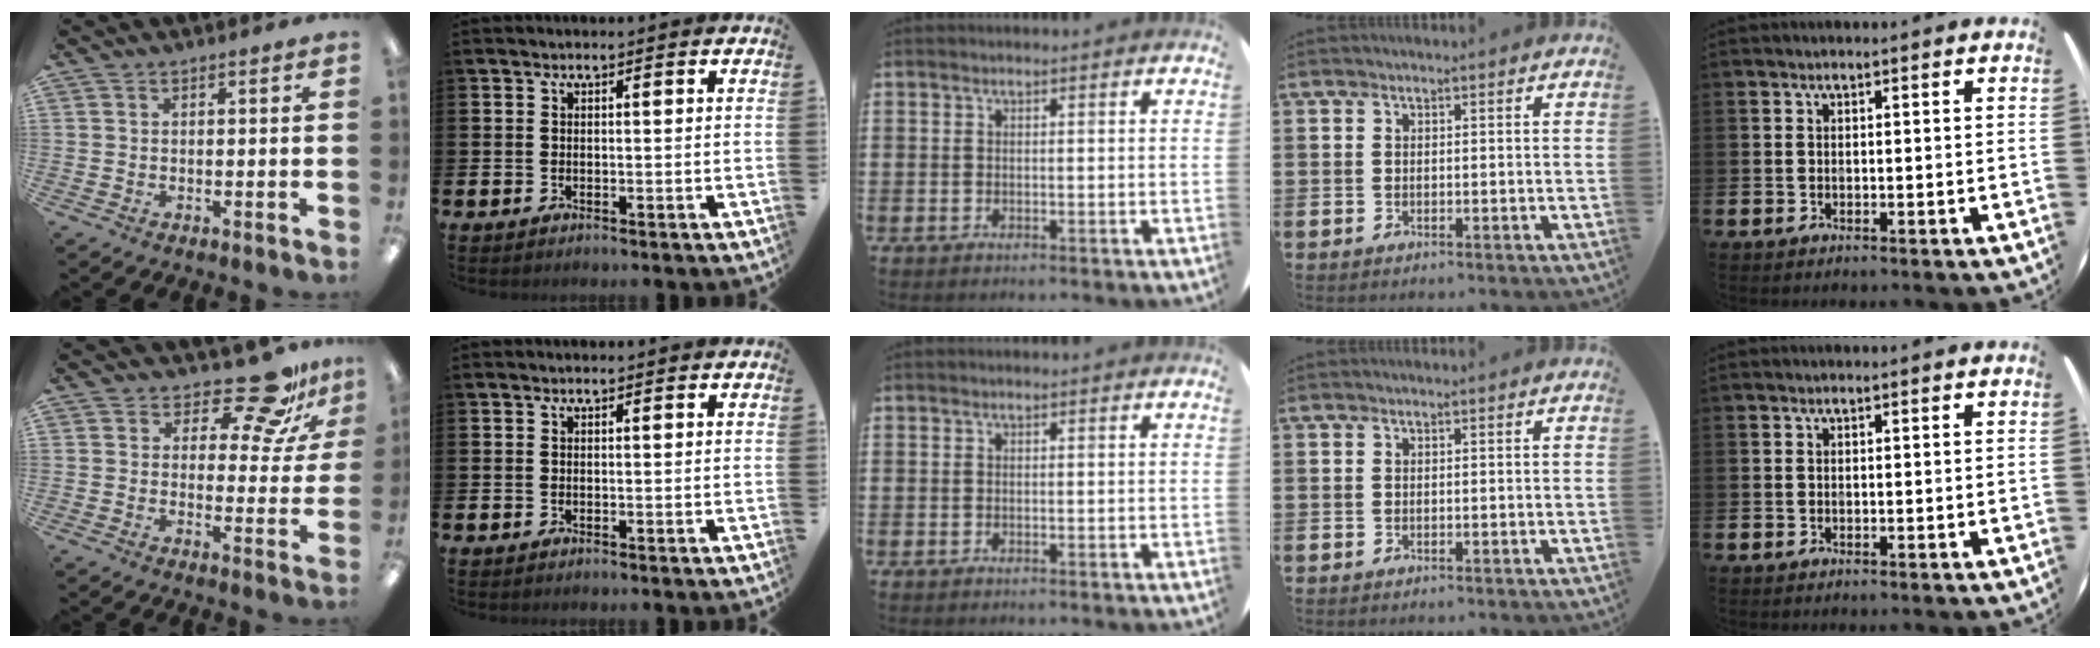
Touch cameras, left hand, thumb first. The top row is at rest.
{"thumb": {"total": 12.7, "force": [10.1, 4.4, 6.3], "torque": [-0.087, -0.071, 0.175]}}